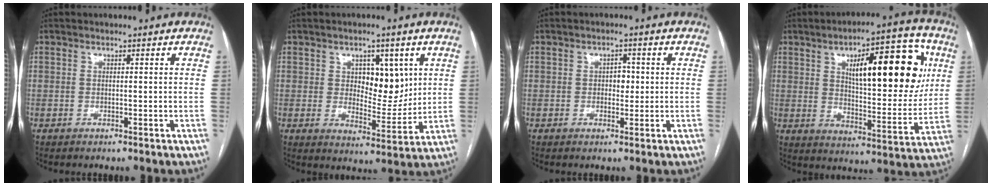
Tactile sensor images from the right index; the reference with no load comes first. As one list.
[{"total": 7.9, "force": [2.7, 4.1, 6.2], "torque": [-0.084, 0.005, 0.049]}, {"total": 2.3, "force": [0.1, 1.5, 1.7], "torque": [-0.020, 0.004, 0.001]}, {"total": 20.4, "force": [6.5, 6.4, 18.3], "torque": [-0.253, 0.021, 0.096]}]